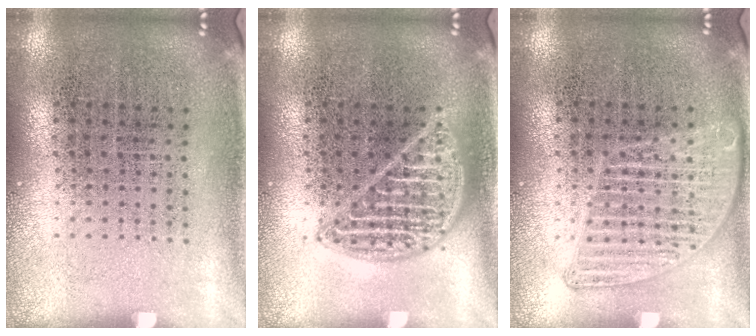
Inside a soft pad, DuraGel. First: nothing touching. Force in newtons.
{"total": 2.3, "press": 2.3, "slide": 0.3}
{"total": 1.2, "press": 1.2, "slide": 0.1}